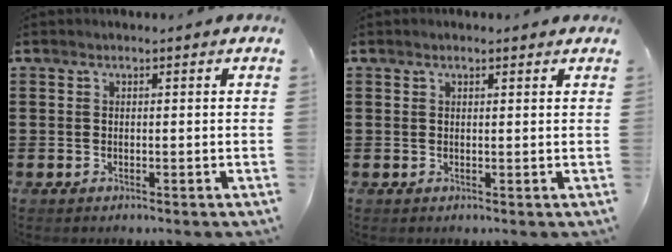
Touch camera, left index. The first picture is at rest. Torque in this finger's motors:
{"motor_torque": [0.82, 0.77, 0.18, 0.01]}